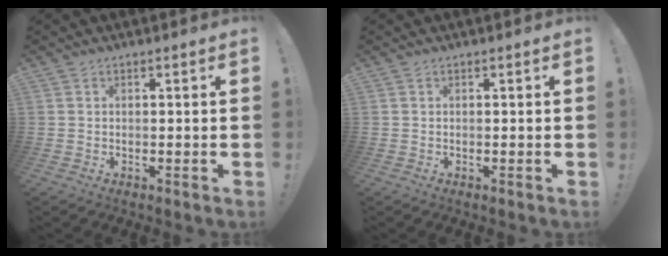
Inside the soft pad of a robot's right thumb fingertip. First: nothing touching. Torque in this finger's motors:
{"motor_torque": [-0.01, 0.01, -0.07, 0.07, 0.02]}